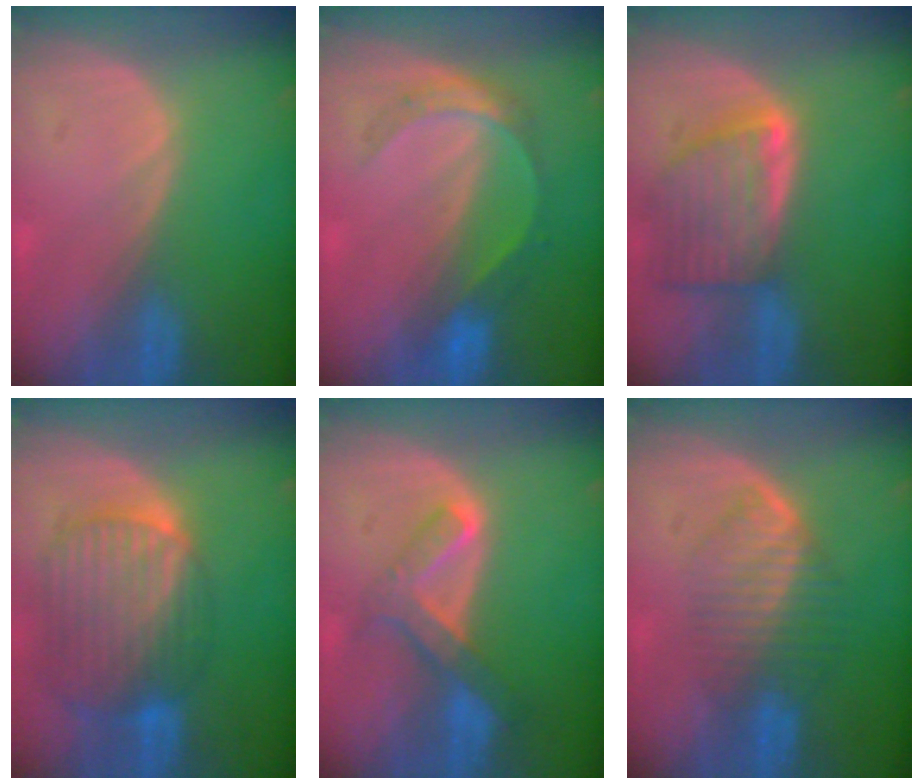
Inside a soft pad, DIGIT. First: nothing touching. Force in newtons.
{"total": 5.3, "press": 5.0, "slide": 1.6}
{"total": 8.0, "press": 7.3, "slide": 3.3}
{"total": 10.4, "press": 8.8, "slide": 5.5}
{"total": 6.6, "press": 5.7, "slide": 3.2}
{"total": 6.5, "press": 6.2, "slide": 1.8}